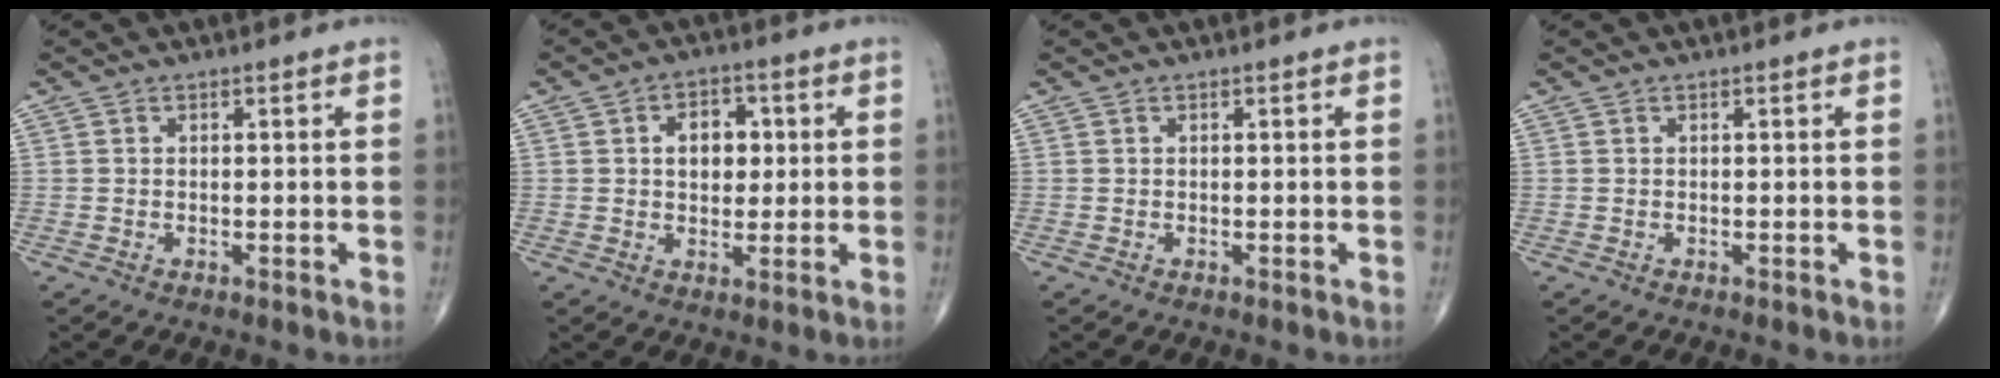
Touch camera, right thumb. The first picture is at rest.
{"total": 6.9, "force": [1.1, 4.8, 4.8], "torque": [-0.039, 0.004, 0.014]}
{"total": 0.0}
{"total": 0.0}